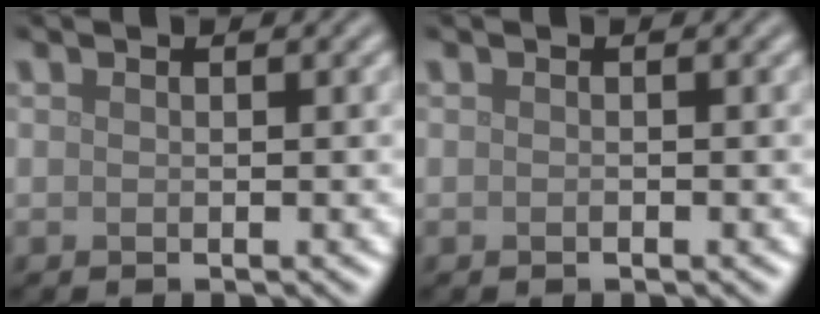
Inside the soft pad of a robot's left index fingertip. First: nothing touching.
{"total": 0.0}